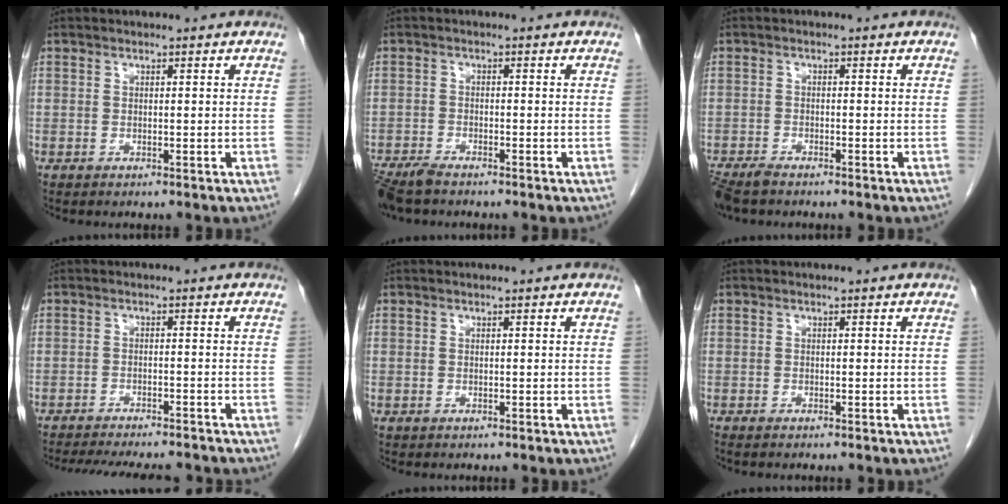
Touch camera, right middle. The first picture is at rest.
{"total": 5.0, "force": [-4.2, 1.1, 2.4], "torque": [-0.044, -0.013, -0.077]}
{"total": 4.3, "force": [-3.6, 1.2, 2.0], "torque": [-0.036, -0.010, -0.063]}
{"total": 14.9, "force": [-13.4, 2.7, 5.9], "torque": [-0.123, -0.019, -0.177]}
{"total": 0.0}
{"total": 0.9, "force": [-0.8, 0.1, 0.4], "torque": [-0.008, -0.001, -0.011]}